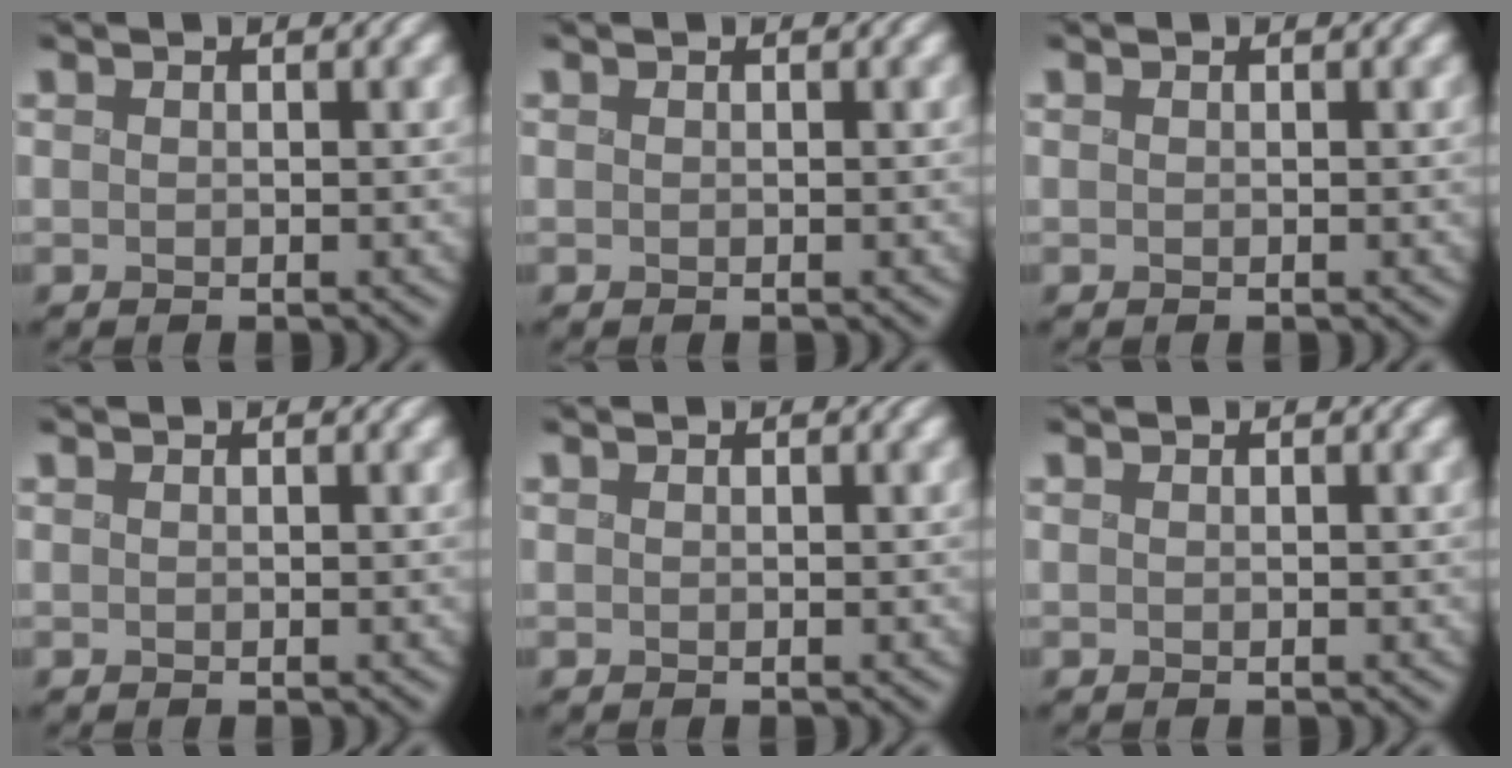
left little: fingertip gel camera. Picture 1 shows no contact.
{"total": 0.0}
{"total": 0.0}
{"total": 0.0}
{"total": 0.0}
{"total": 0.0}